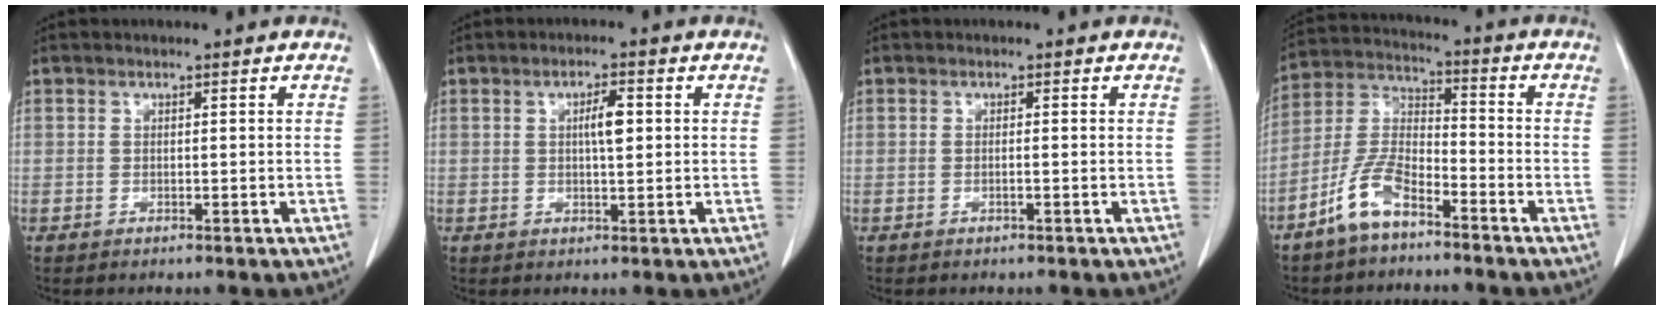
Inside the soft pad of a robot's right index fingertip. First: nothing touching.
{"total": 3.5, "force": [0.6, 0.8, 3.3], "torque": [-0.057, 0.003, 0.010]}
{"total": 0.5, "force": [-0.2, -0.2, 0.4], "torque": [-0.009, 0.000, -0.003]}
{"total": 8.8, "force": [-6.0, 3.1, 5.7], "torque": [-0.132, 0.002, -0.124]}